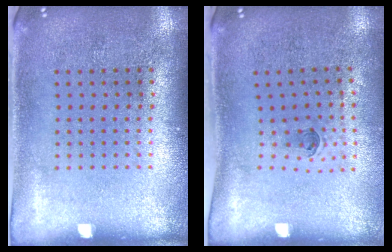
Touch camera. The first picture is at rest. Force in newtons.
{"total": 0.5, "press": 0.3, "slide": 0.4}